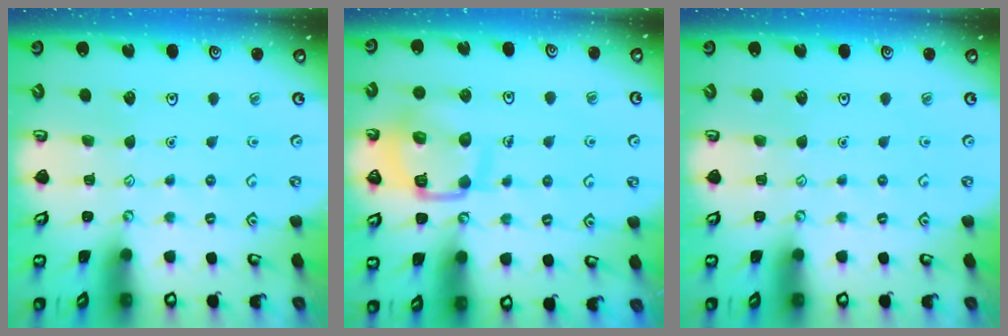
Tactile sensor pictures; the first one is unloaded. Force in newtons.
{"total": 12.4, "press": 12.3, "slide": 1.2}
{"total": 0.0}